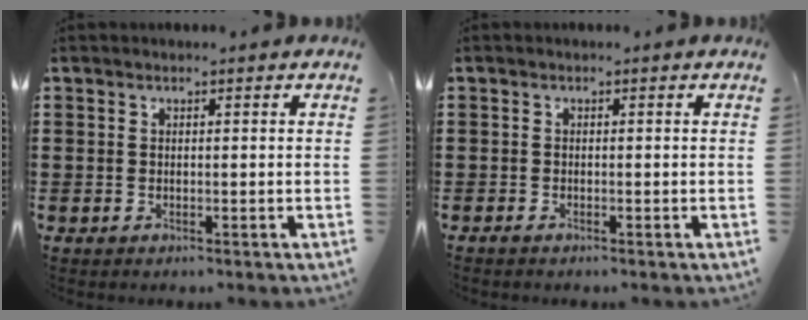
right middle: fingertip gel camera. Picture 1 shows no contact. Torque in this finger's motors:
{"motor_torque": [-0.59, 0.37, -0.07, -0.01]}